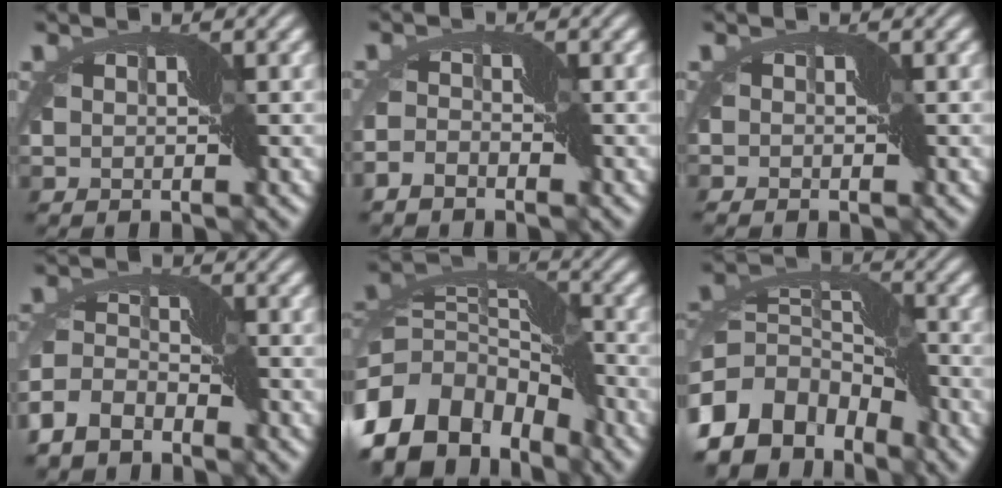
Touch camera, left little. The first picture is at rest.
{"total": 2.3, "force": [-2.0, 0.9, 0.7], "torque": [-0.022, 0.003, -0.049]}
{"total": 0.9, "force": [-0.7, 0.4, 0.3], "torque": [-0.008, -0.001, -0.016]}
{"total": 5.0, "force": [-3.7, 2.5, 2.2], "torque": [-0.054, 0.009, -0.085]}
{"total": 15.4, "force": [-8.2, 10.0, 8.5], "torque": [-0.192, 0.018, -0.145]}
{"total": 12.5, "force": [-6.3, 8.2, 7.0], "torque": [-0.154, 0.007, -0.124]}